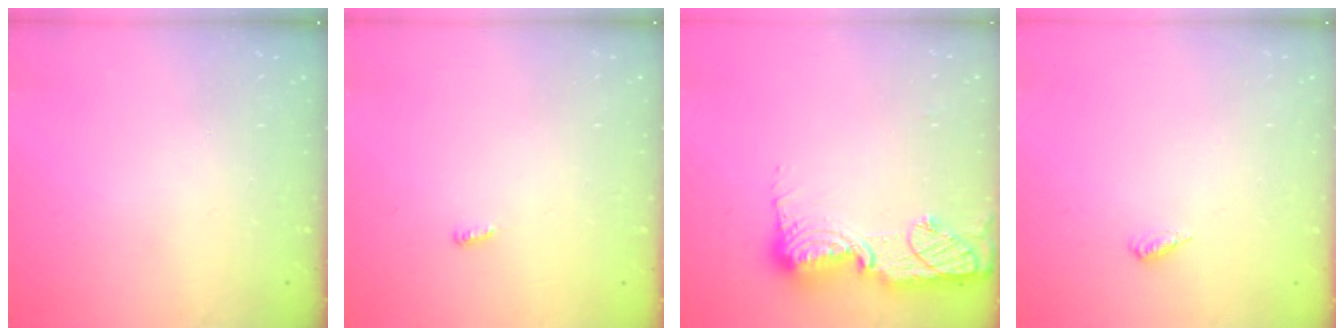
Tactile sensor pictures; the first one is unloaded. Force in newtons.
{"total": 2.9, "press": 2.9, "slide": 0.2}
{"total": 15.4, "press": 15.4, "slide": 1.2}
{"total": 2.6, "press": 2.2, "slide": 1.3}